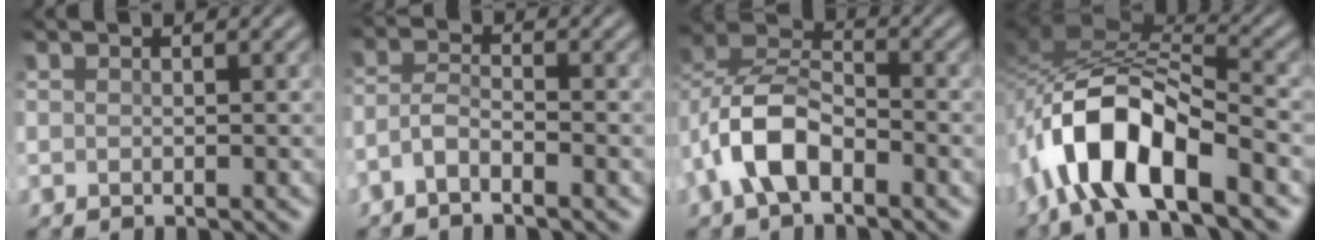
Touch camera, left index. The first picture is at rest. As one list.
[{"total": 2.3, "force": [-1.7, 0.3, 1.5], "torque": [-0.039, 0.011, -0.040]}, {"total": 6.1, "force": [-2.7, 3.2, 4.4], "torque": [-0.090, 0.014, -0.056]}, {"total": 10.6, "force": [-5.5, 3.6, 8.4], "torque": [-0.163, 0.016, -0.104]}]